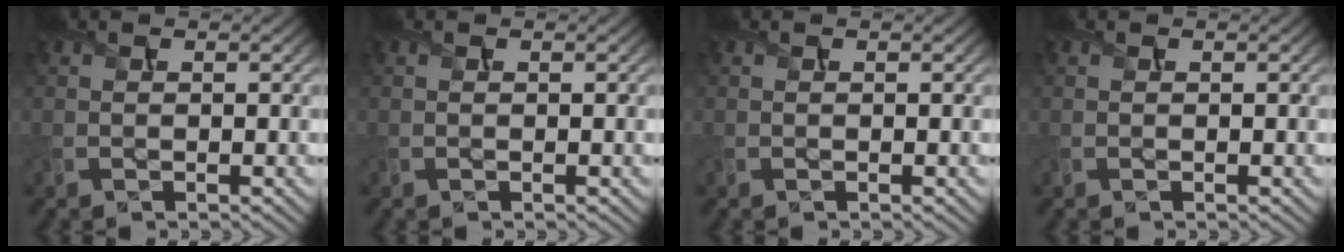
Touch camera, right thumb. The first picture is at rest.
{"total": 0.0}
{"total": 0.0}
{"total": 0.0}